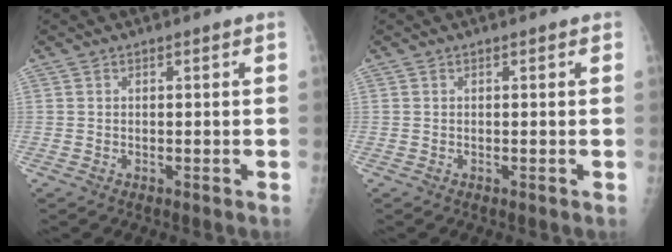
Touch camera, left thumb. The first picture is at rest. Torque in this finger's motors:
{"motor_torque": [2.17, 2.84, 0.85, -0.69, 0.01]}